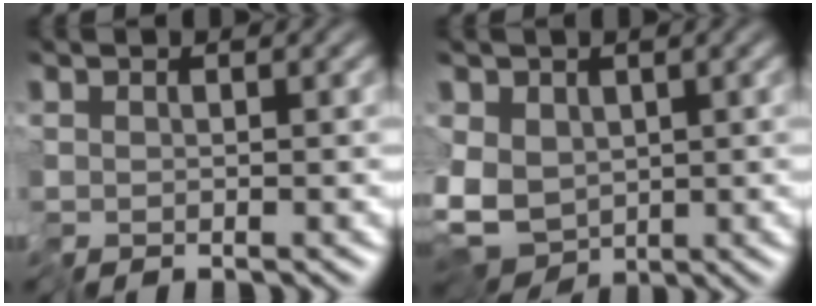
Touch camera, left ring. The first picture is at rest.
{"total": 6.5, "force": [-0.8, 4.4, 4.7], "torque": [-0.088, -0.011, -0.016]}